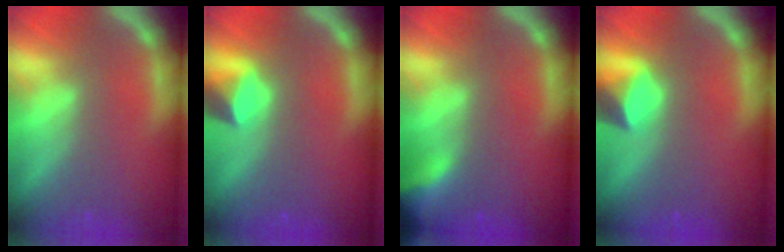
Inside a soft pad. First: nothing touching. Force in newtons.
{"total": 2.4}
{"total": 5.9}
{"total": 3.0}